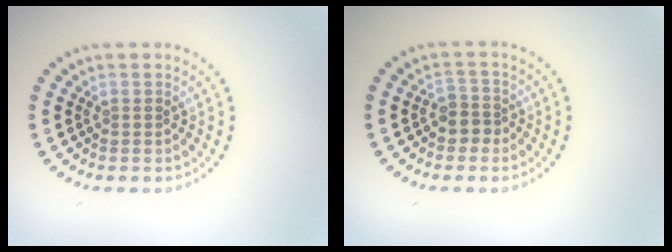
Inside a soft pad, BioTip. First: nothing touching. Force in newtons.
{"total": 2.0, "press": 1.7, "slide": 1.0}